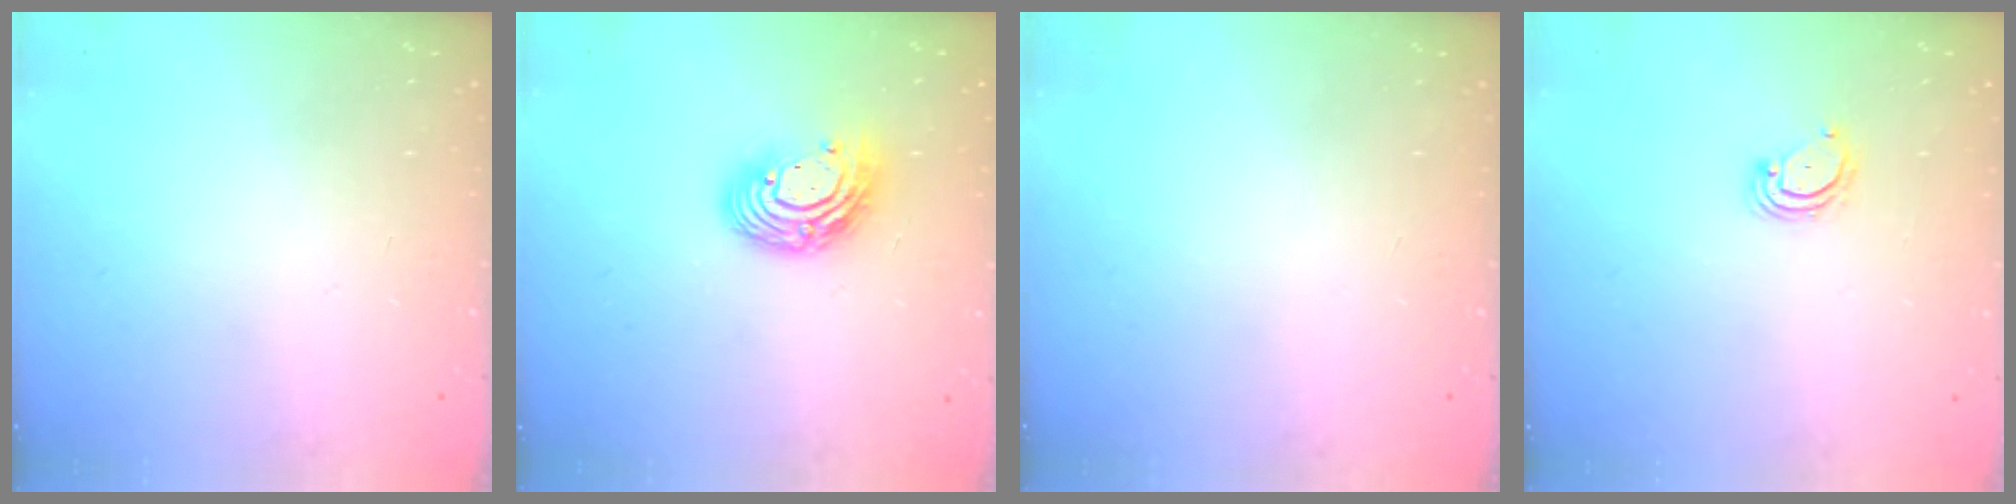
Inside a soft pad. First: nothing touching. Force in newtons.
{"total": 11.7, "press": 11.7, "slide": 0.9}
{"total": 0.0}
{"total": 3.2, "press": 3.2, "slide": 0.3}